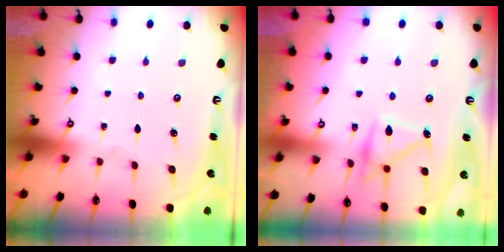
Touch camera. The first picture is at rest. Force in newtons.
{"total": 16.5, "press": 16.4, "slide": 1.1}